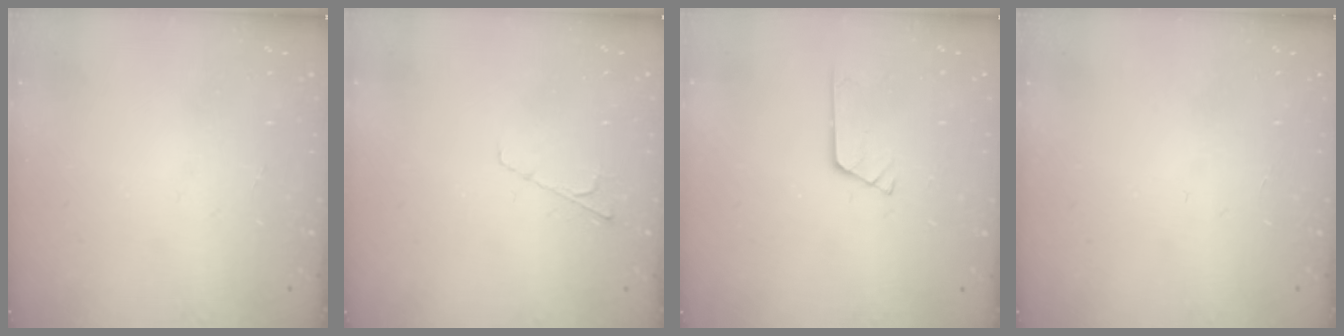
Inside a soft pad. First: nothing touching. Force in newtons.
{"total": 4.8, "press": 4.8, "slide": 0.5}
{"total": 3.0, "press": 3.0, "slide": 0.4}
{"total": 0.0}